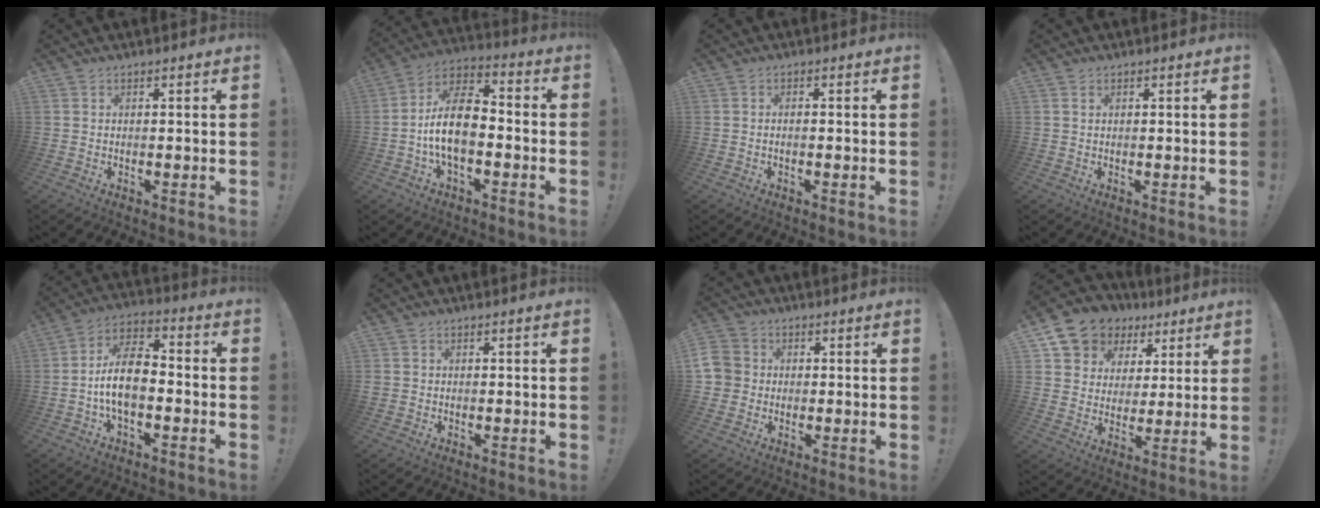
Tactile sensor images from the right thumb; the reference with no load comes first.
{"total": 14.3, "force": [-3.3, 7.7, 11.6], "torque": [-0.215, 0.023, -0.058]}
{"total": 1.1, "force": [-0.8, 0.0, 0.8], "torque": [-0.018, 0.002, -0.013]}
{"total": 0.7, "force": [0.4, 0.4, 0.4], "torque": [-0.002, -0.002, 0.007]}
{"total": 12.5, "force": [-3.1, 6.7, 10.0], "torque": [-0.193, 0.020, -0.056]}
{"total": 1.0, "force": [-0.1, 1.0, 0.2], "torque": [-0.005, 0.004, -0.002]}
{"total": 6.3, "force": [0.1, 5.9, 2.0], "torque": [-0.043, 0.013, 0.003]}
{"total": 11.5, "force": [6.8, 8.8, 2.9], "torque": [-0.052, -0.046, 0.138]}